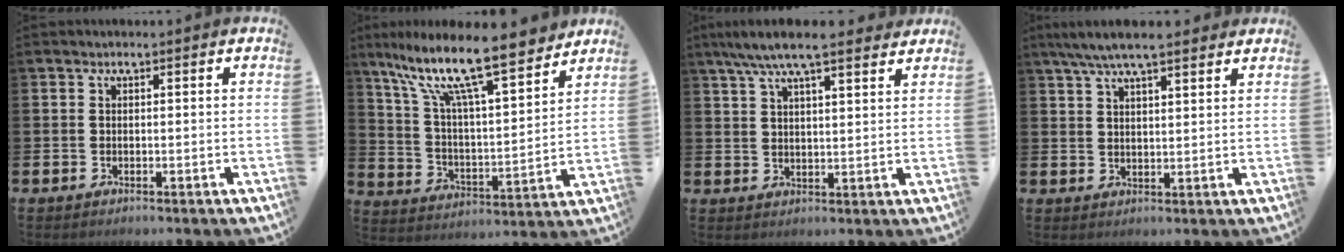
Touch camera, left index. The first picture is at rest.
{"total": 14.0, "force": [11.0, 2.8, 8.3], "torque": [-0.183, -0.065, 0.187]}
{"total": 7.6, "force": [6.7, 1.2, 3.5], "torque": [-0.081, -0.017, 0.121]}
{"total": 6.5, "force": [5.7, 1.1, 2.9], "torque": [-0.066, -0.013, 0.103]}